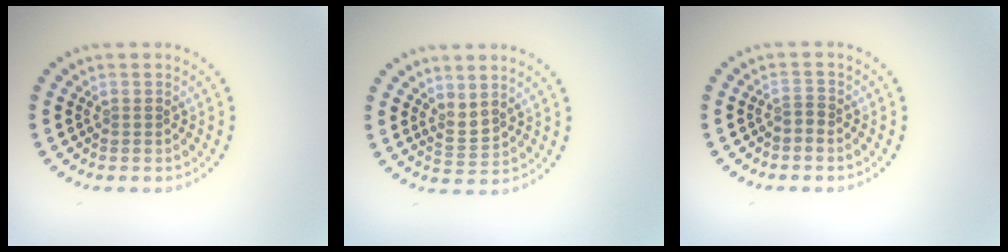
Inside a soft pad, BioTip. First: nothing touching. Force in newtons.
{"total": 1.5, "press": 1.2, "slide": 0.9}
{"total": 0.8, "press": 0.5, "slide": 0.7}